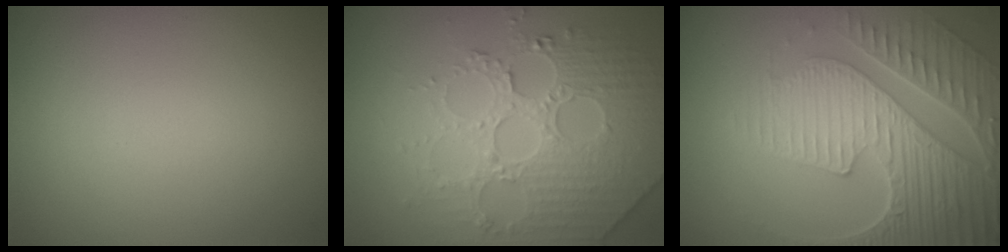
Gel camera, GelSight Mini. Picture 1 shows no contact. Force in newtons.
{"total": 5.1, "press": 4.9, "slide": 1.2}
{"total": 6.7, "press": 5.5, "slide": 3.9}